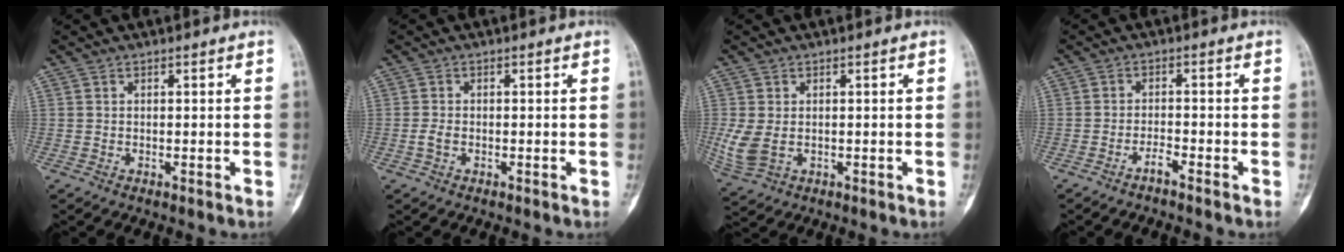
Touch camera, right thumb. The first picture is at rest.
{"total": 1.6, "force": [-0.5, 1.0, 1.1], "torque": [-0.027, 0.002, -0.012]}
{"total": 5.7, "force": [-0.4, 3.8, 4.1], "torque": [-0.109, -0.006, 0.002]}
{"total": 2.1, "force": [-1.7, 0.1, 1.1], "torque": [-0.029, 0.013, -0.034]}